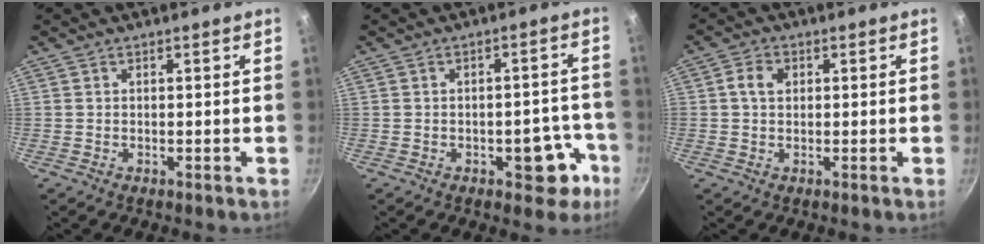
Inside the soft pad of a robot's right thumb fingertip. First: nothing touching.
{"total": 8.0, "force": [-3.5, 4.4, 5.7], "torque": [-0.016, 0.030, -0.039]}
{"total": 3.6, "force": [0.8, 2.6, 2.4], "torque": [-0.039, 0.007, 0.009]}